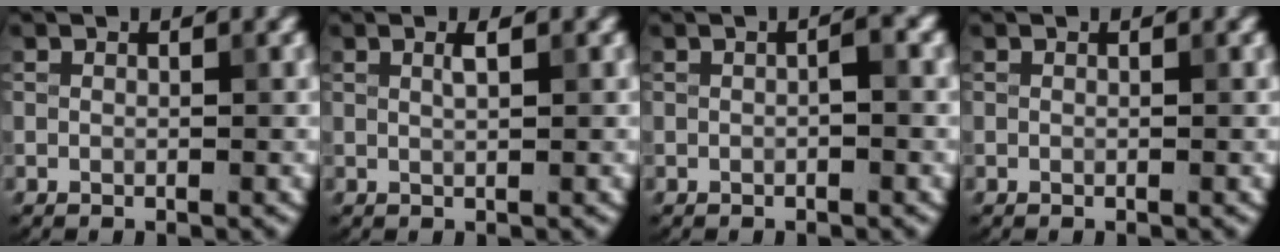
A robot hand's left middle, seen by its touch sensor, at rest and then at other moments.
{"total": 1.1, "force": [0.5, 0.3, 0.9], "torque": [-0.017, 0.004, 0.007]}
{"total": 0.9, "force": [-0.2, 0.2, 0.9], "torque": [-0.017, 0.004, -0.001]}
{"total": 0.0}